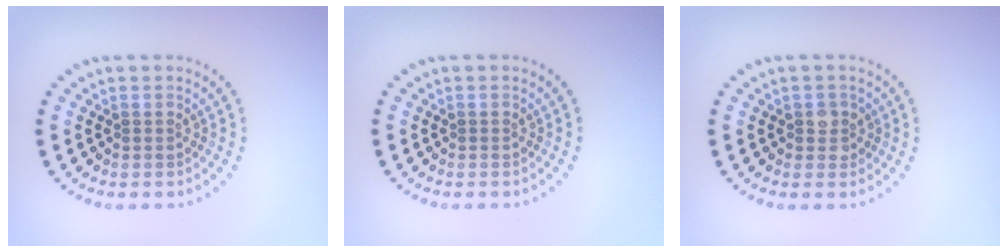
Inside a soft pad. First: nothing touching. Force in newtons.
{"total": 0.0}
{"total": 1.5, "press": 1.4, "slide": 0.7}